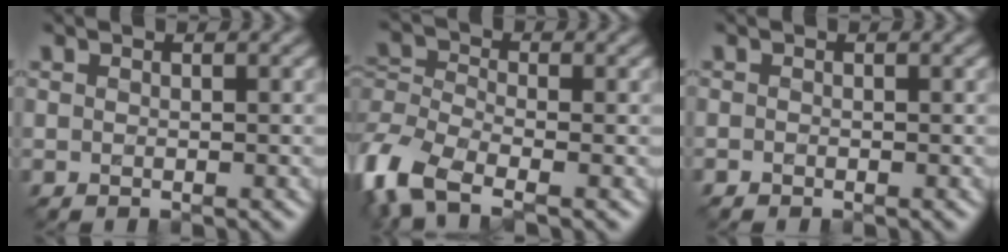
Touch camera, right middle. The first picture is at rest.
{"total": 7.4, "force": [-4.2, 3.6, 4.9], "torque": [-0.119, -0.008, -0.100]}
{"total": 0.0}